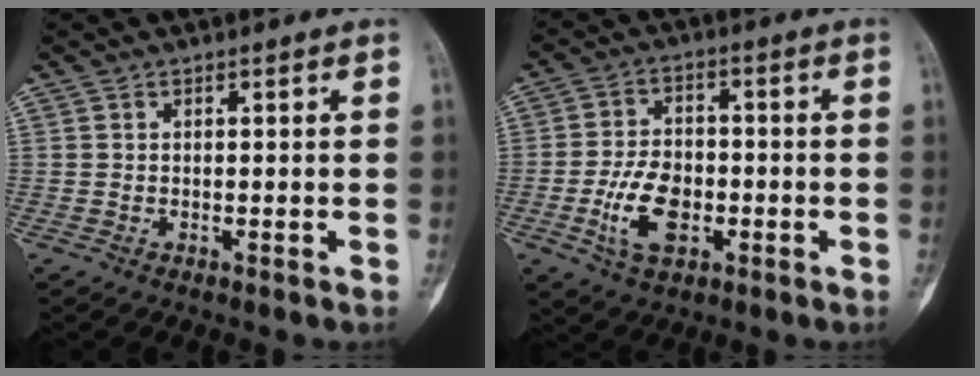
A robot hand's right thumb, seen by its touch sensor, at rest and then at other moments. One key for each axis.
{"total": 9.8, "fx": -2.8, "fy": 6.0, "fz": 7.1, "tx": -0.123, "ty": 0.013, "tz": -0.050}